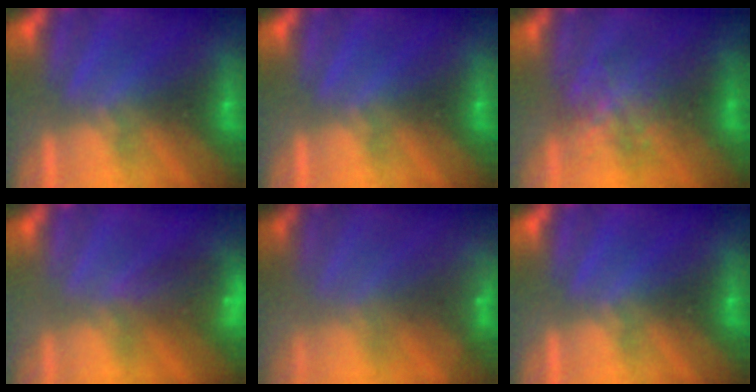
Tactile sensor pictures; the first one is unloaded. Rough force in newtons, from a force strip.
{"total": 0.0}
{"total": 2.2}
{"total": 11.8}
{"total": 5.9}
{"total": 0.0}